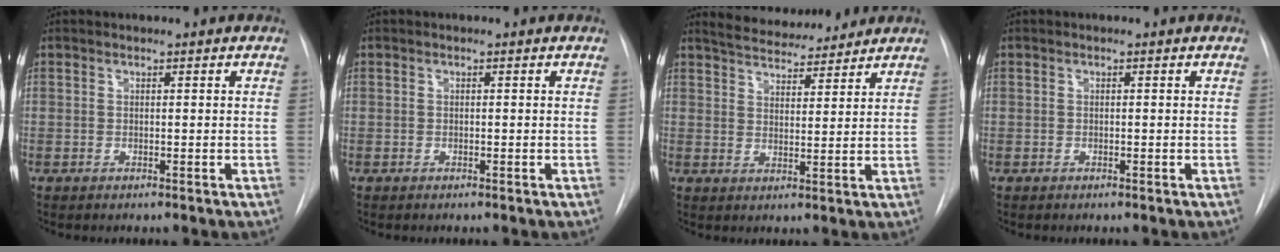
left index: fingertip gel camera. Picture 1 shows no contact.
{"total": 0.0}
{"total": 9.4, "force": [8.9, 1.8, 2.7], "torque": [-0.043, 0.004, 0.135]}
{"total": 0.0}